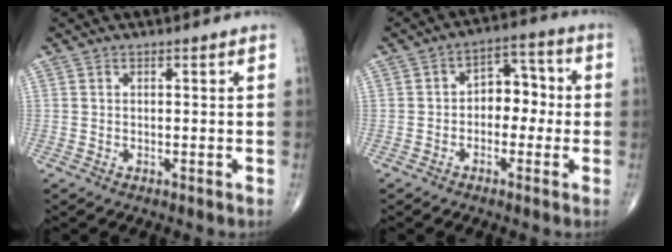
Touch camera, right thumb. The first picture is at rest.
{"total": 7.3, "force": [-0.7, 5.1, 5.2], "torque": [-0.038, 0.034, -0.023]}